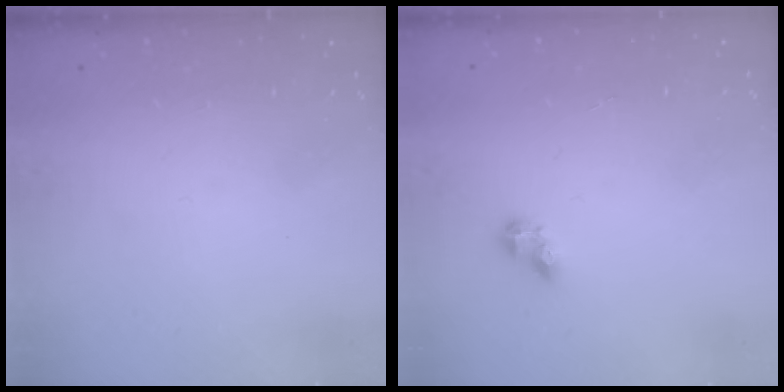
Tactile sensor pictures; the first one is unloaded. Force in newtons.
{"total": 3.4, "press": 3.4, "slide": 0.5}